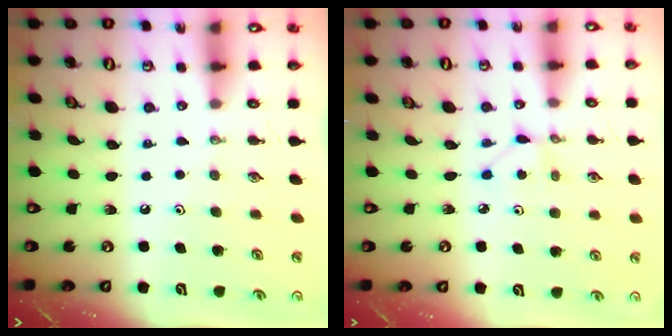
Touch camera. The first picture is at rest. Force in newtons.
{"total": 2.7, "press": 2.6, "slide": 0.3}